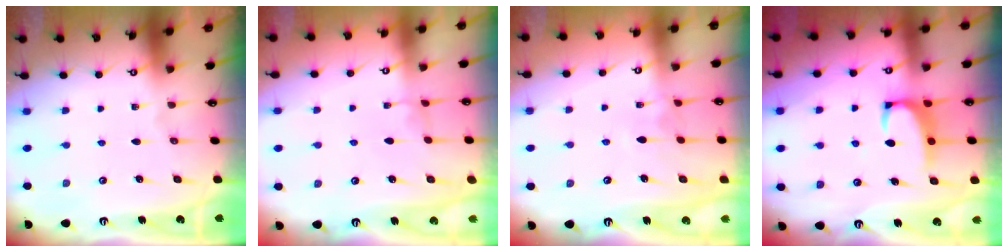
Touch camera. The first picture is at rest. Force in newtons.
{"total": 2.6, "press": 2.6, "slide": 0.2}
{"total": 2.4, "press": 2.4, "slide": 0.4}
{"total": 2.4, "press": 2.3, "slide": 0.7}